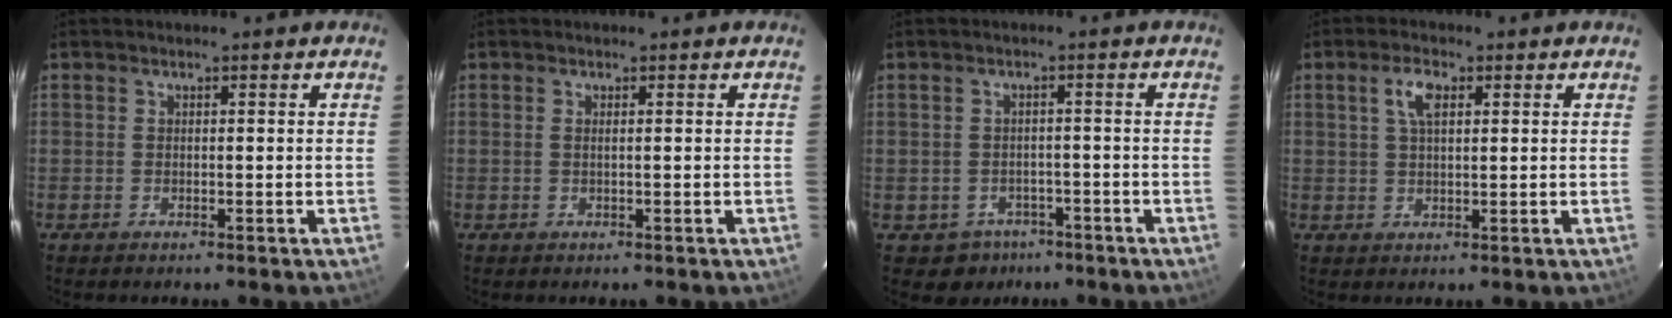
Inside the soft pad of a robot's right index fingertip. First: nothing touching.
{"total": 0.6, "force": [0.1, -0.2, 0.6], "torque": [-0.011, 0.000, 0.000]}
{"total": 5.0, "force": [-3.0, 3.9, 0.6], "torque": [-0.020, 0.020, -0.033]}
{"total": 4.2, "force": [1.6, 1.8, 3.4], "torque": [-0.065, 0.009, 0.030]}